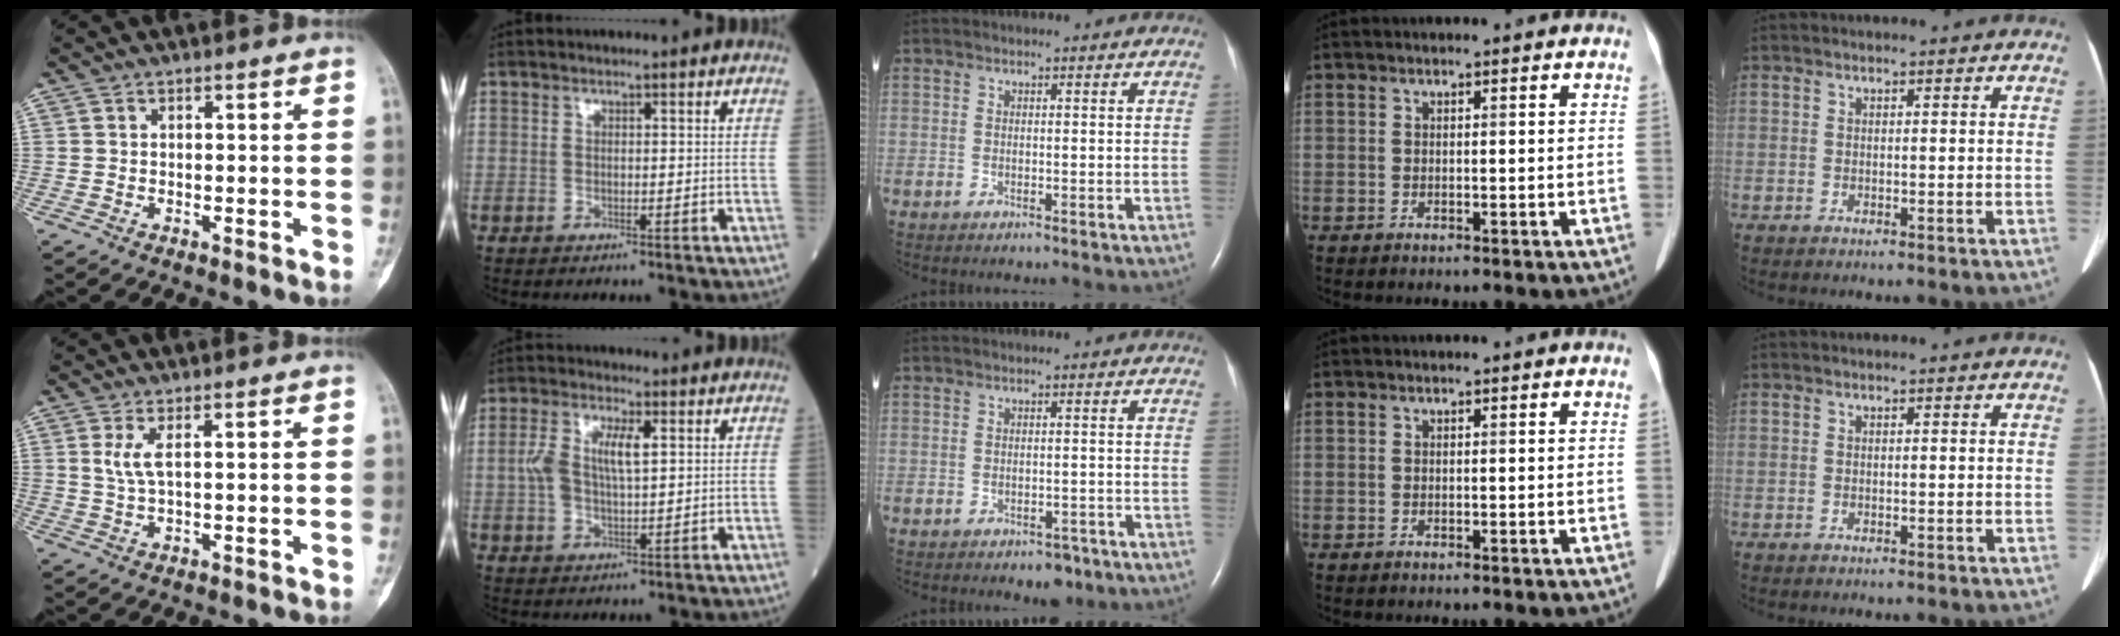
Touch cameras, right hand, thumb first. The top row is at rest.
{"thumb": {"total": 3.1, "force": [1.0, 0.6, 2.9], "torque": [-0.074, -0.002, 0.028]}, "index": {"total": 7.0, "force": [1.4, 2.5, 6.4], "torque": [-0.141, 0.016, 0.029]}, "middle": {"total": 2.7, "force": [-1.8, 1.6, 1.1], "torque": [-0.008, 0.004, -0.017]}}